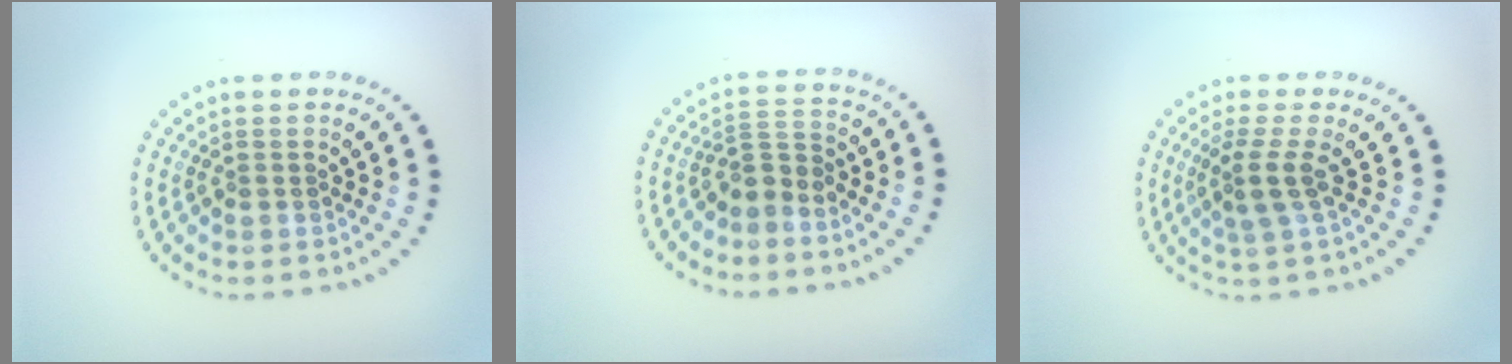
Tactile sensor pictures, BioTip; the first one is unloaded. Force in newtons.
{"total": 2.2, "press": 1.6, "slide": 1.6}
{"total": 2.4, "press": 1.7, "slide": 1.8}